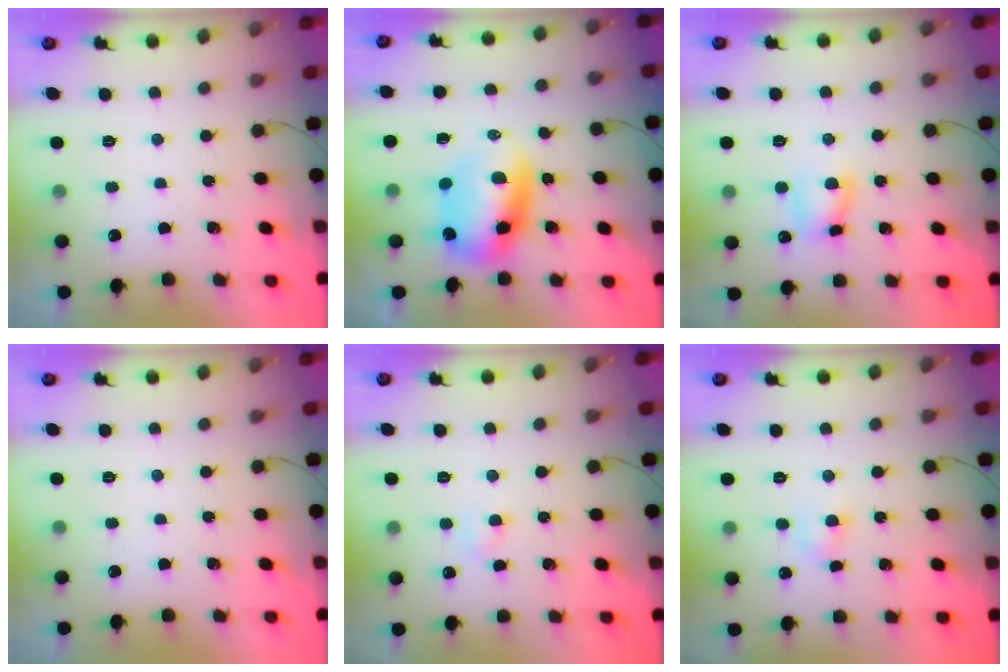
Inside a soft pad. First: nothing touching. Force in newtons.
{"total": 10.1, "press": 9.7, "slide": 2.7}
{"total": 6.5, "press": 6.5, "slide": 0.2}
{"total": 0.0}
{"total": 3.0, "press": 2.8, "slide": 1.0}
{"total": 3.5, "press": 3.3, "slide": 1.0}